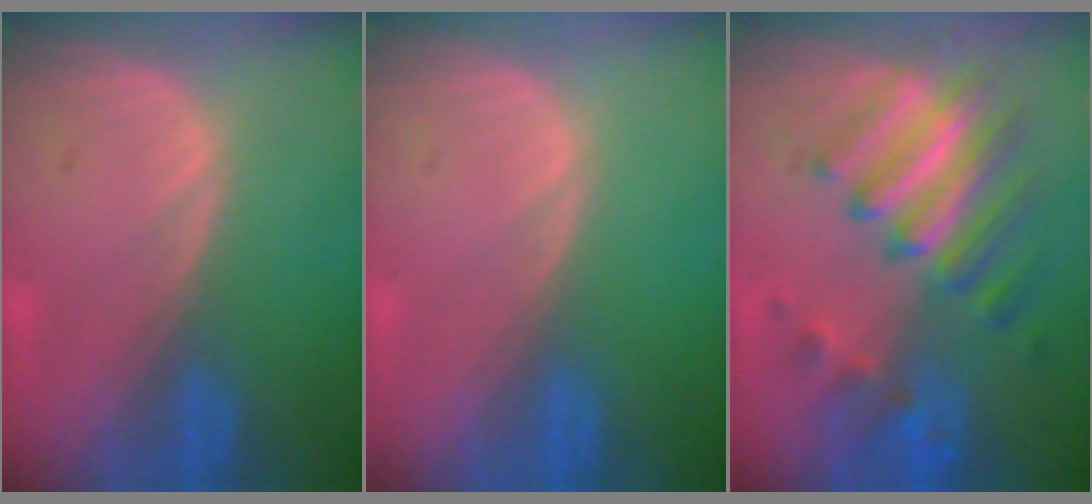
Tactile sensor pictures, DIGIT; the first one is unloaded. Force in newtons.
{"total": 0.0}
{"total": 8.2, "press": 8.0, "slide": 1.7}